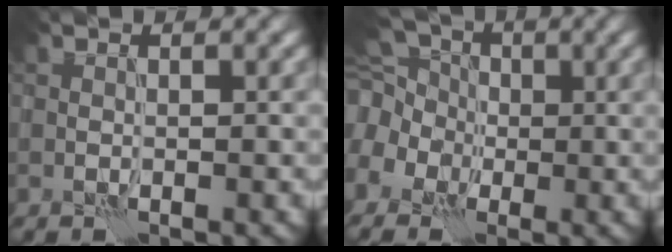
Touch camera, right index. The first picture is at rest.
{"total": 7.0, "force": [-0.1, 6.1, 3.5], "torque": [-0.082, 0.008, -0.036]}